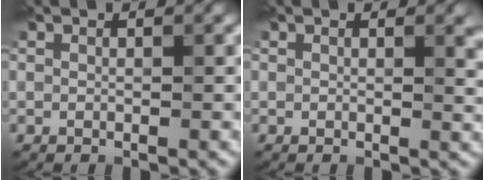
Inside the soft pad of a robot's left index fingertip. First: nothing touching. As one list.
[{"total": 1.8, "force": [0.7, 0.6, 1.5], "torque": [-0.012, -0.001, 0.010]}]